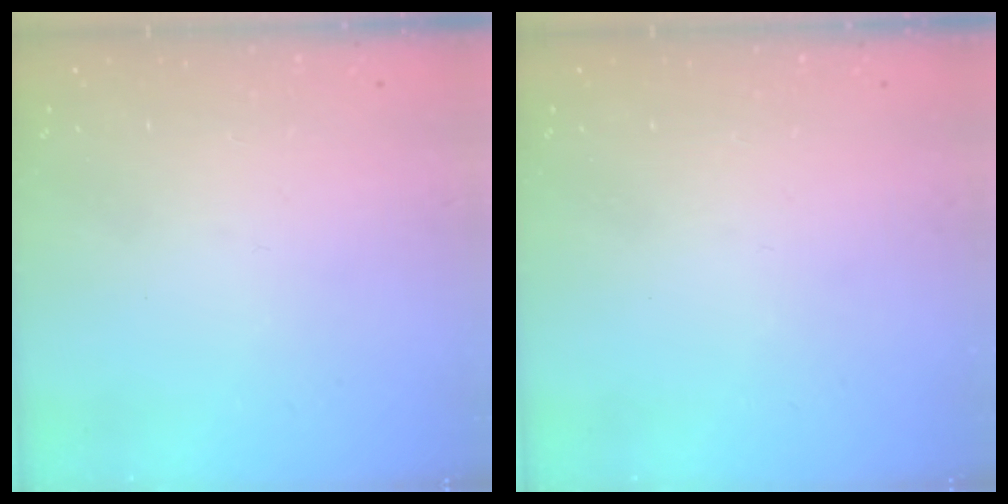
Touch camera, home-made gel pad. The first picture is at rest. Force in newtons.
{"total": 0.0}